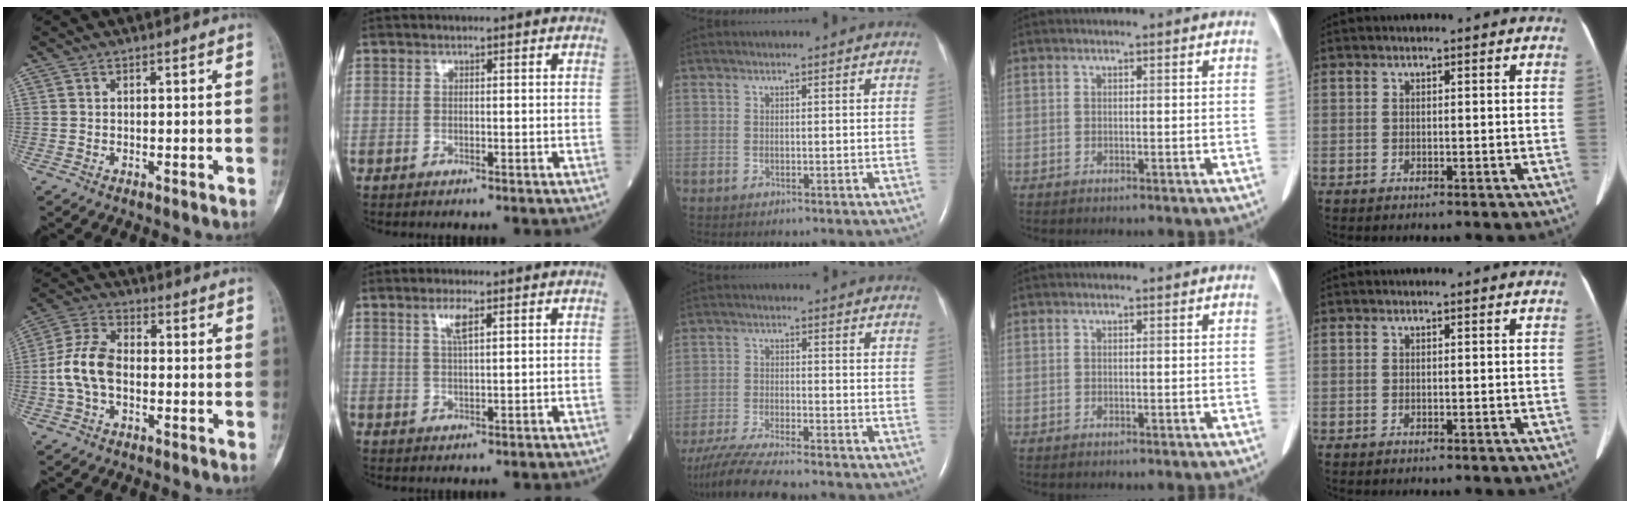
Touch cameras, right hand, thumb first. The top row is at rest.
{"thumb": {"total": 9.4, "force": [-1.3, 5.8, 7.3], "torque": [-0.150, 0.028, -0.033]}, "index": {"total": 2.9, "force": [1.5, 0.3, 2.4], "torque": [-0.051, 0.001, 0.029]}, "middle": {"total": 10.2, "force": [-8.9, 0.2, 5.0], "torque": [-0.091, -0.030, -0.150]}}